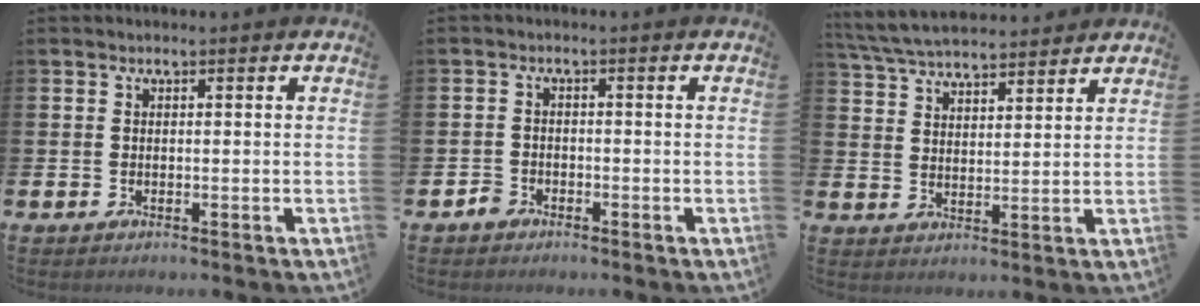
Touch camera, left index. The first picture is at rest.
{"total": 1.6, "force": [-1.4, 0.9, 0.0], "torque": [-0.009, 0.007, -0.029]}
{"total": 5.9, "force": [5.7, 0.9, 1.0], "torque": [-0.042, -0.028, 0.103]}